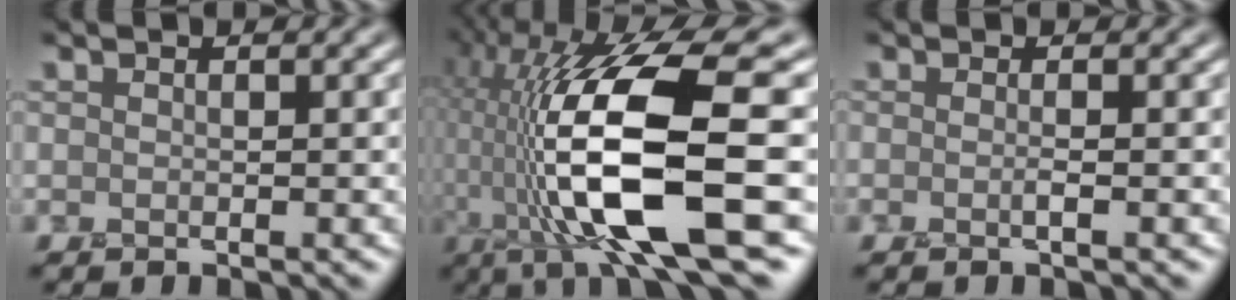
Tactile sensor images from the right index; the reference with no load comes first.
{"total": 16.1, "force": [-1.1, 4.4, 15.4], "torque": [-0.293, 0.009, -0.014]}
{"total": 0.7, "force": [-0.3, 0.1, 0.7], "torque": [-0.009, -0.005, -0.009]}